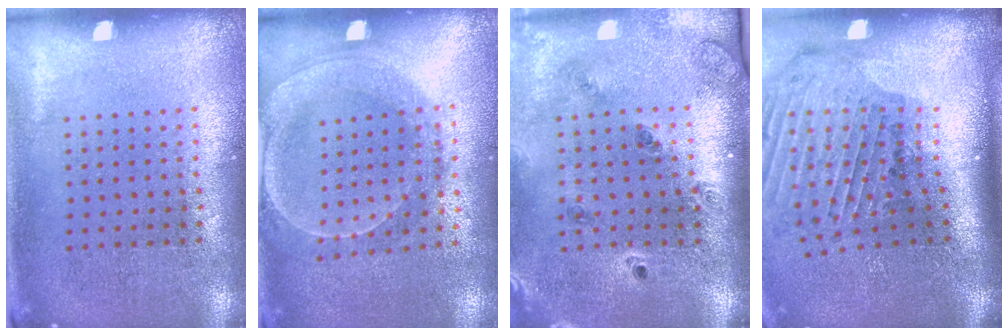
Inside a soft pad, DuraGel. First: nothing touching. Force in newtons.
{"total": 1.8, "press": 1.7, "slide": 0.4}
{"total": 1.4, "press": 1.4, "slide": 0.3}
{"total": 2.4, "press": 1.9, "slide": 1.4}